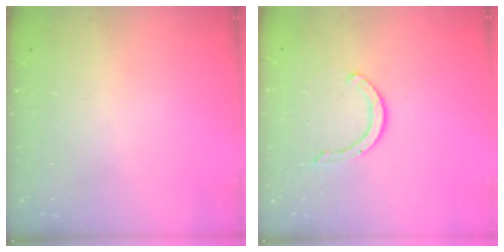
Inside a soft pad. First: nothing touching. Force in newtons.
{"total": 4.2, "press": 4.2, "slide": 0.3}